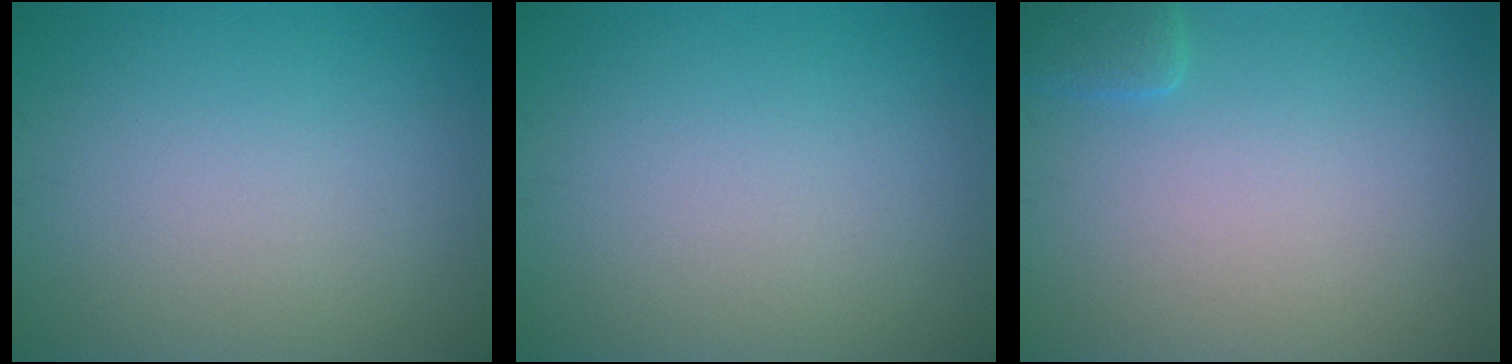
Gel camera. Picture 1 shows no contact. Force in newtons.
{"total": 0.0}
{"total": 1.4, "press": 1.4, "slide": 0.1}